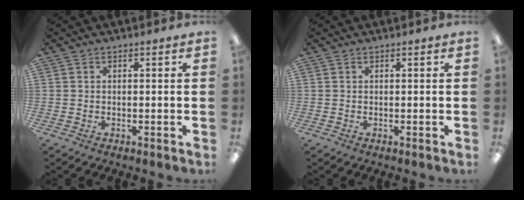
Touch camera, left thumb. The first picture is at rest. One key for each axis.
{"total": 0.0}